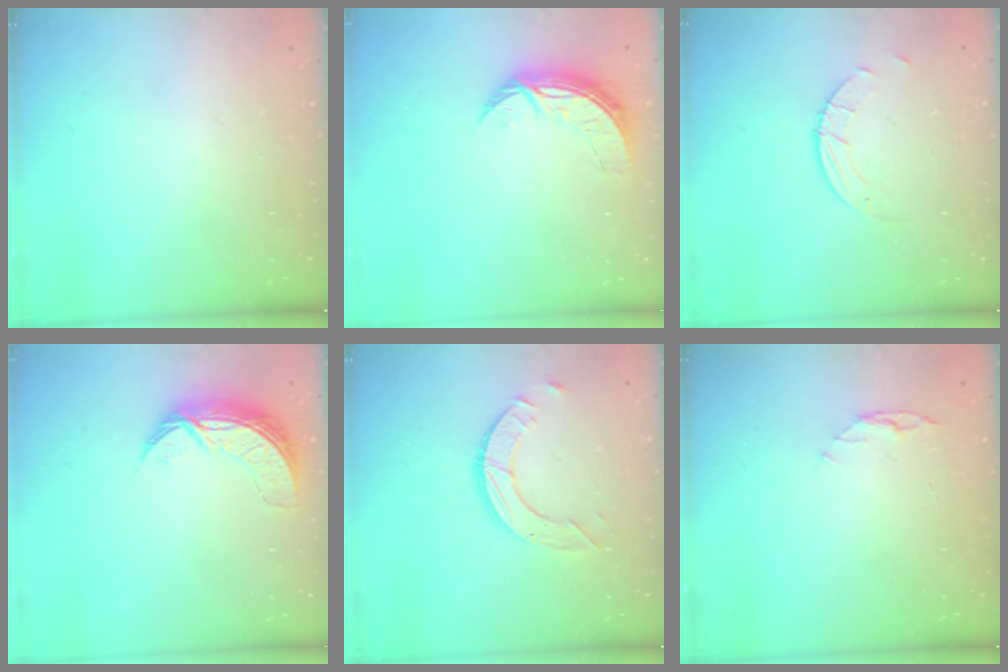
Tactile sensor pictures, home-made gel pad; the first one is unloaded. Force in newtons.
{"total": 7.1, "press": 7.1, "slide": 0.6}
{"total": 3.8, "press": 3.8, "slide": 0.3}
{"total": 7.8, "press": 7.8, "slide": 0.5}
{"total": 6.0, "press": 6.0, "slide": 0.5}
{"total": 3.9, "press": 3.9, "slide": 0.4}